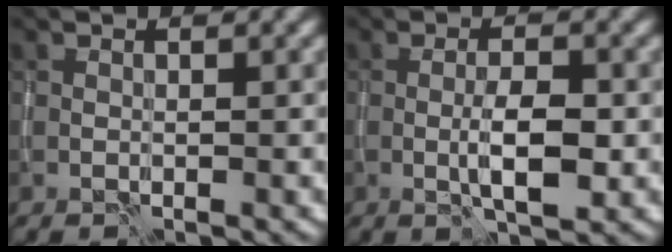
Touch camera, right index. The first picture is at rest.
{"total": 3.6, "force": [-0.8, 0.9, 3.4], "torque": [-0.065, -0.003, -0.013]}